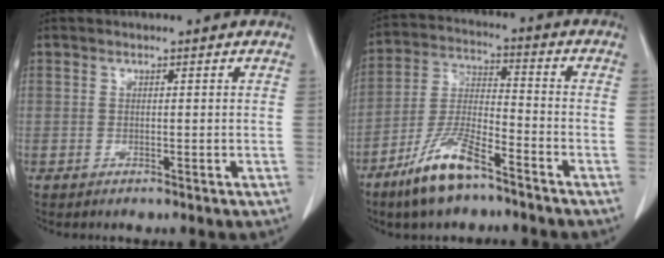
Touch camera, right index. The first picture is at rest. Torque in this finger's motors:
{"motor_torque": [0.83, -0.74, 0.44, 0.13]}